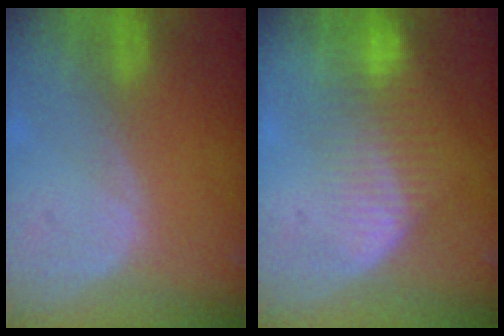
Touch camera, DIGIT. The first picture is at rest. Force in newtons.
{"total": 8.4, "press": 7.2, "slide": 4.4}